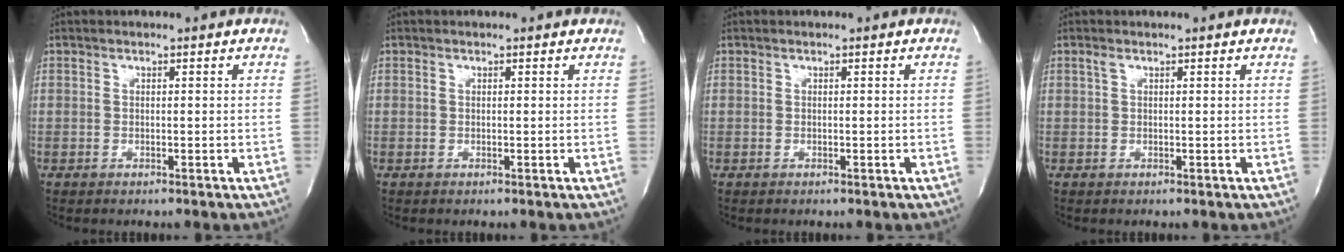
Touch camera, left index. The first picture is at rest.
{"total": 0.0}
{"total": 0.0}
{"total": 0.7, "force": [0.5, 0.0, 0.5], "torque": [-0.019, 0.010, 0.012]}